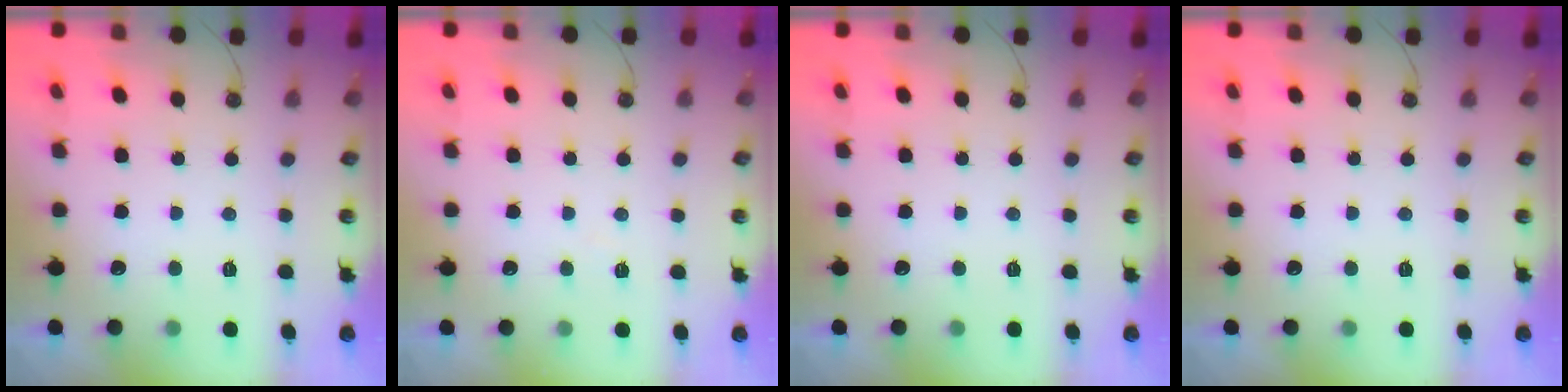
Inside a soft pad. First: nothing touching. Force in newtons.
{"total": 3.8, "press": 3.7, "slide": 0.5}
{"total": 0.0}
{"total": 0.0}